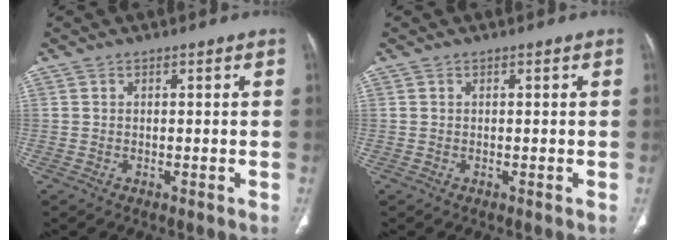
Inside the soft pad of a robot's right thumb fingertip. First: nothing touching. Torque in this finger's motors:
{"motor_torque": [0.00, 0.00, 0.01, -0.01, 0.03]}